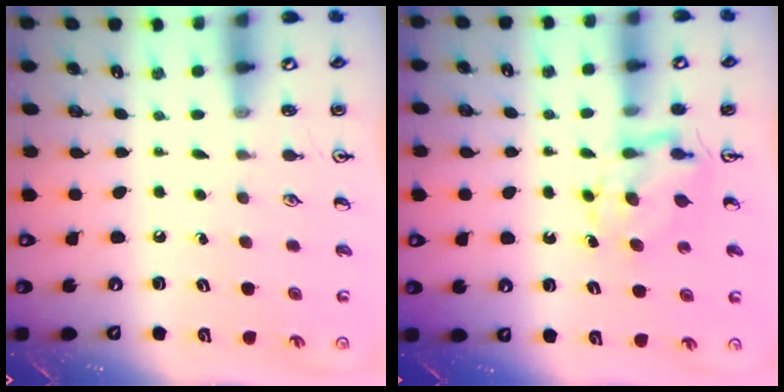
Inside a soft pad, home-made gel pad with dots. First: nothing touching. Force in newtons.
{"total": 6.2, "press": 6.1, "slide": 0.6}